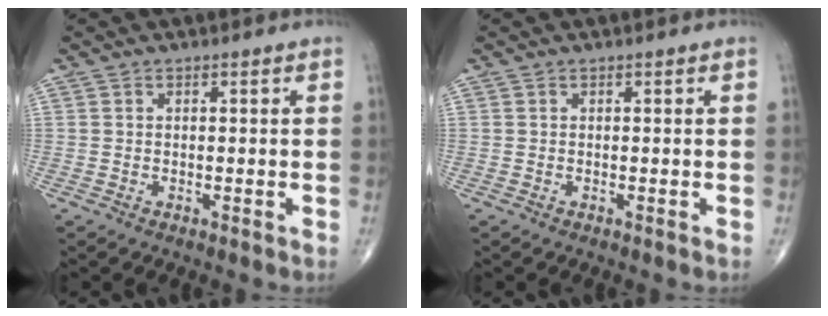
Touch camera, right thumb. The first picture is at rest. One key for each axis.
{"total": 0.0}